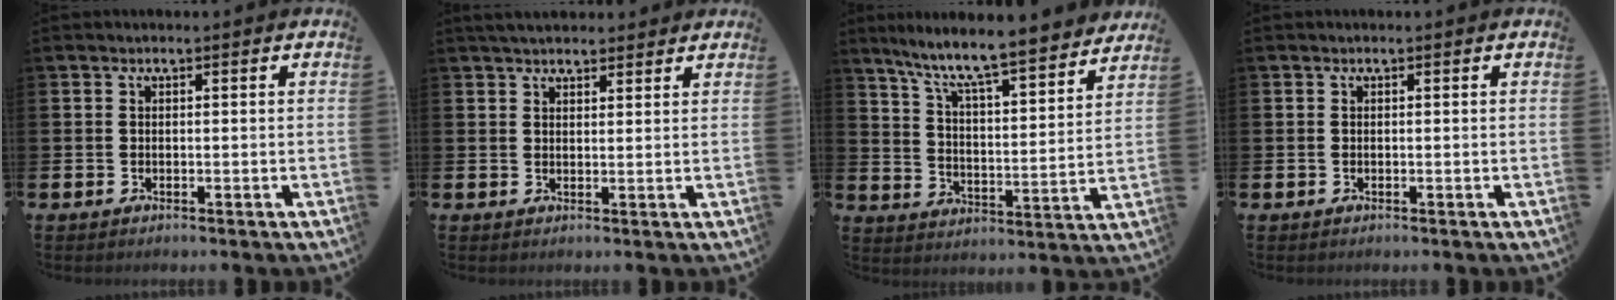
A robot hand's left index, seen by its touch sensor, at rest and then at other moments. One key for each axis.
{"total": 3.5, "fx": 3.3, "fy": 0.9, "fz": 0.8, "tx": -0.020, "ty": -0.007, "tz": 0.060}
{"total": 8.8, "fx": 8.2, "fy": 0.4, "fz": 3.3, "tx": -0.095, "ty": -0.066, "tz": 0.136}
{"total": 0.0}